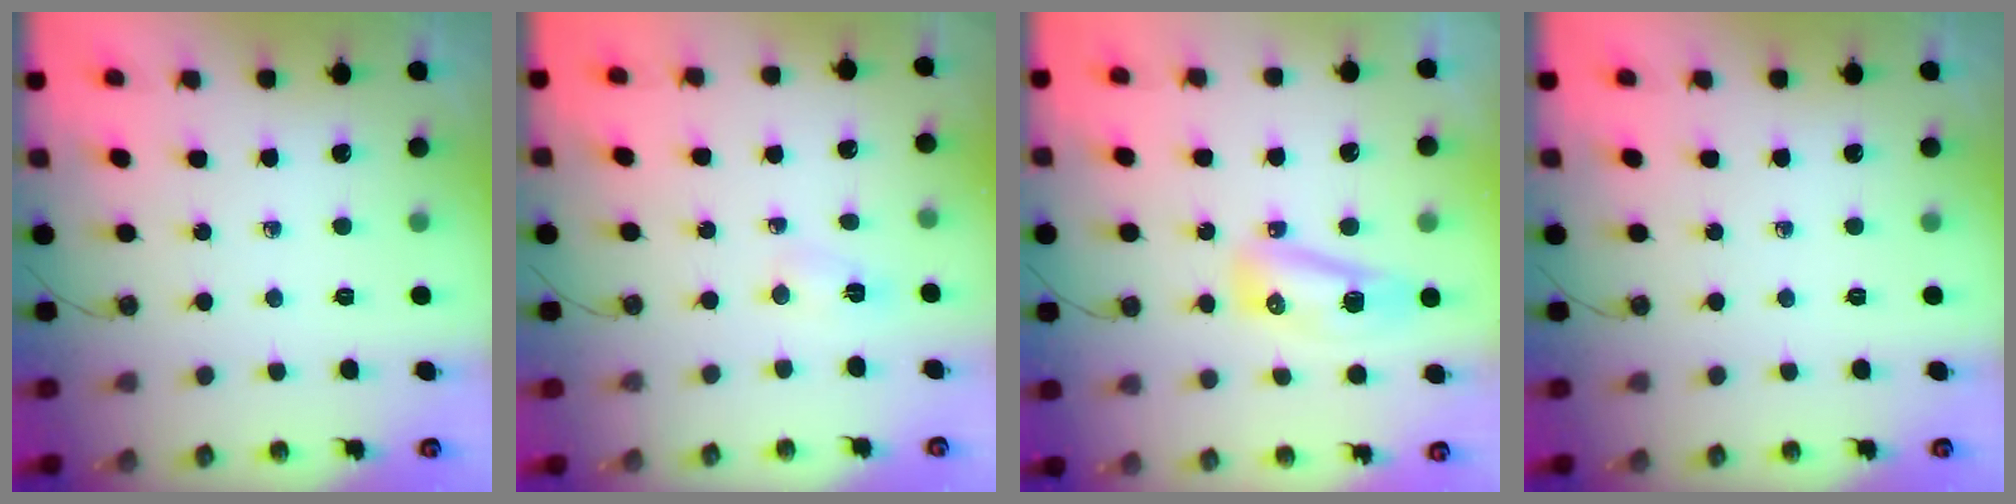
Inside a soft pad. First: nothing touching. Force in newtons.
{"total": 2.3, "press": 2.3, "slide": 0.3}
{"total": 8.4, "press": 8.3, "slide": 1.5}
{"total": 0.0}